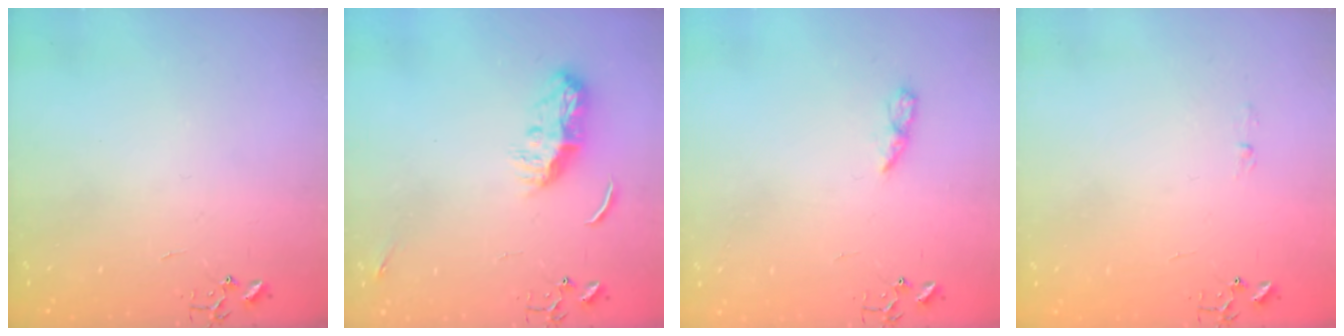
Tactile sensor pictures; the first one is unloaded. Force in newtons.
{"total": 10.6, "press": 10.6, "slide": 0.4}
{"total": 6.0, "press": 6.0, "slide": 0.2}
{"total": 2.9, "press": 2.9, "slide": 0.4}